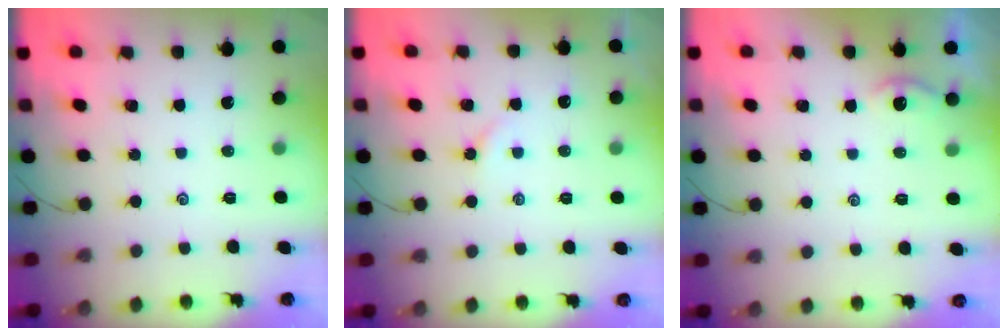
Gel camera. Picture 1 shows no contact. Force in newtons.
{"total": 3.0, "press": 2.9, "slide": 0.6}
{"total": 2.5, "press": 2.5, "slide": 0.2}